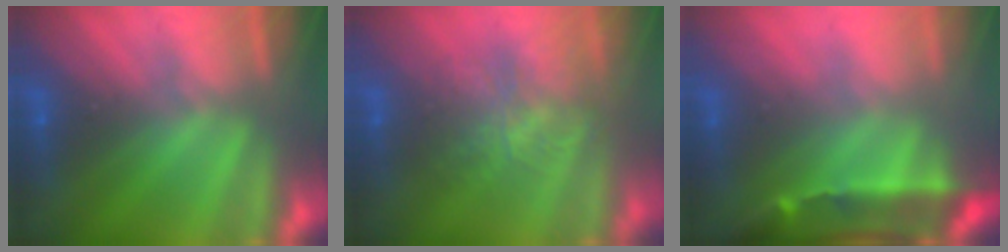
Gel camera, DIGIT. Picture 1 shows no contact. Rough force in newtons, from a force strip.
{"total": 4.5}
{"total": 3.9}